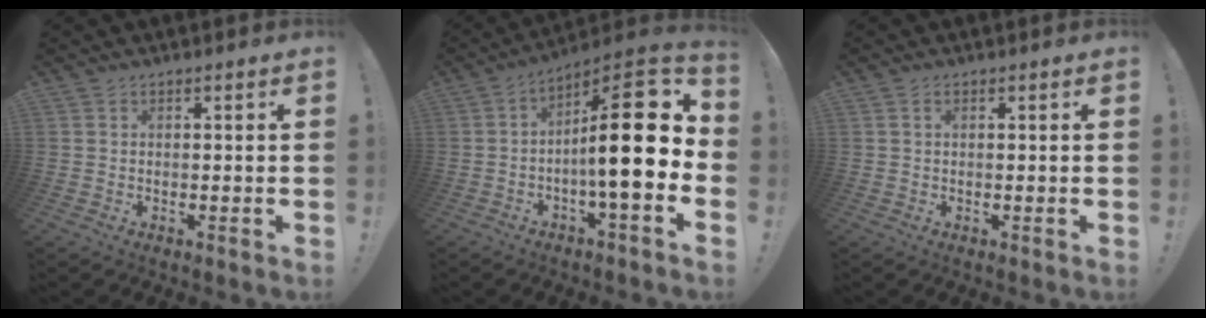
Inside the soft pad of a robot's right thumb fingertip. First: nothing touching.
{"total": 20.2, "force": [0.2, 5.0, 19.6], "torque": [-0.292, -0.001, -0.002]}
{"total": 0.9, "force": [0.3, 0.3, 0.8], "torque": [-0.020, 0.004, 0.006]}